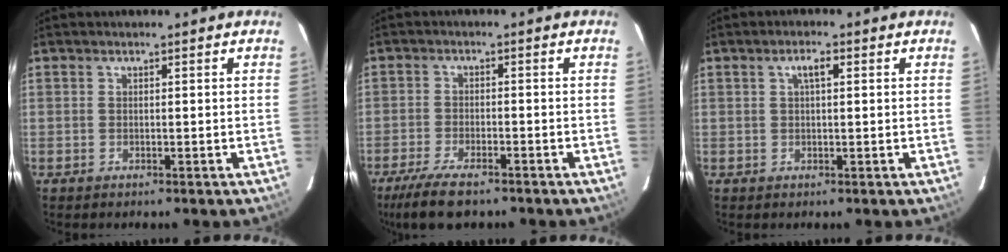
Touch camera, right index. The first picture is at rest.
{"total": 9.4, "force": [-7.3, 2.7, 5.3], "torque": [-0.130, -0.026, -0.132]}
{"total": 2.3, "force": [0.8, 0.7, 2.1], "torque": [-0.039, 0.009, 0.013]}